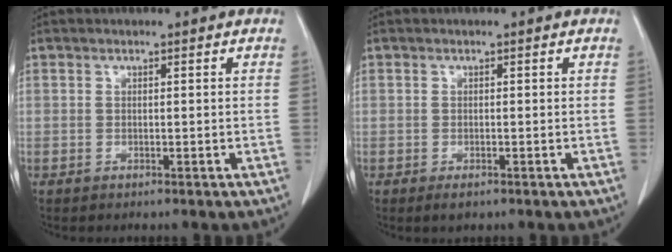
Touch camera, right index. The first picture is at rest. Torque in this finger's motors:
{"motor_torque": [-0.32, -0.29, -0.15, -0.05]}